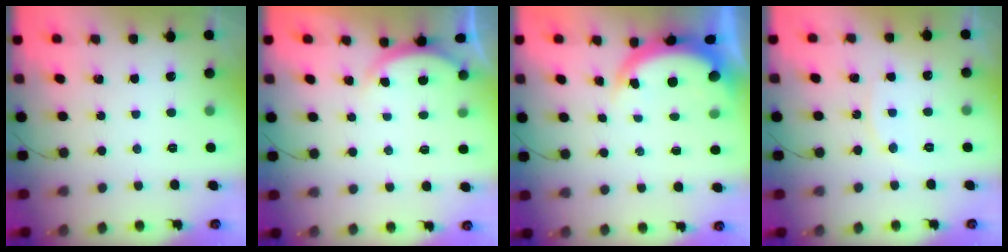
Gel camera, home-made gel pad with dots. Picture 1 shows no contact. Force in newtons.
{"total": 2.0, "press": 2.0, "slide": 0.5}
{"total": 4.0, "press": 3.9, "slide": 0.6}
{"total": 5.9, "press": 5.9, "slide": 0.5}